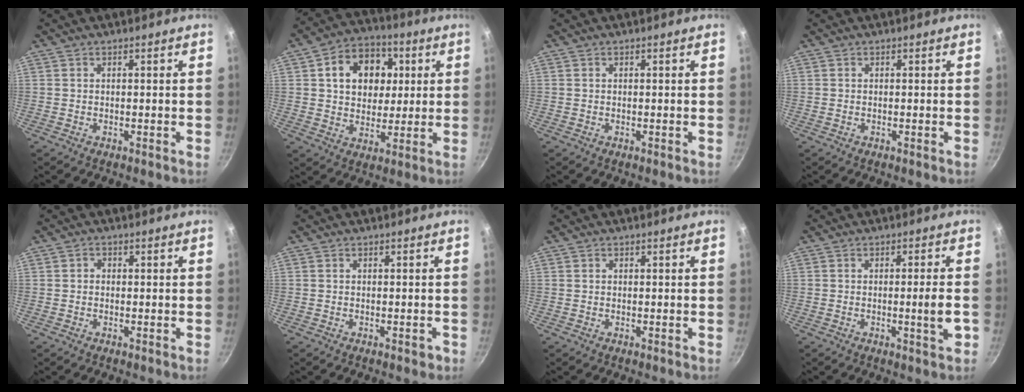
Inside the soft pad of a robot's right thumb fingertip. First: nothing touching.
{"total": 14.1, "force": [3.5, 11.0, 8.2], "torque": [-0.093, 0.007, 0.050]}
{"total": 0.0}
{"total": 0.0}
{"total": 1.3, "force": [0.0, 1.1, 0.6], "torque": [-0.007, 0.005, -0.003]}
{"total": 1.2, "force": [-0.6, 0.6, 0.8], "torque": [-0.008, 0.005, -0.006]}
{"total": 0.6, "force": [0.1, 0.5, 0.2], "torque": [-0.002, 0.003, 0.002]}
{"total": 4.4, "force": [-1.0, 0.0, 4.3], "torque": [-0.062, 0.004, -0.015]}